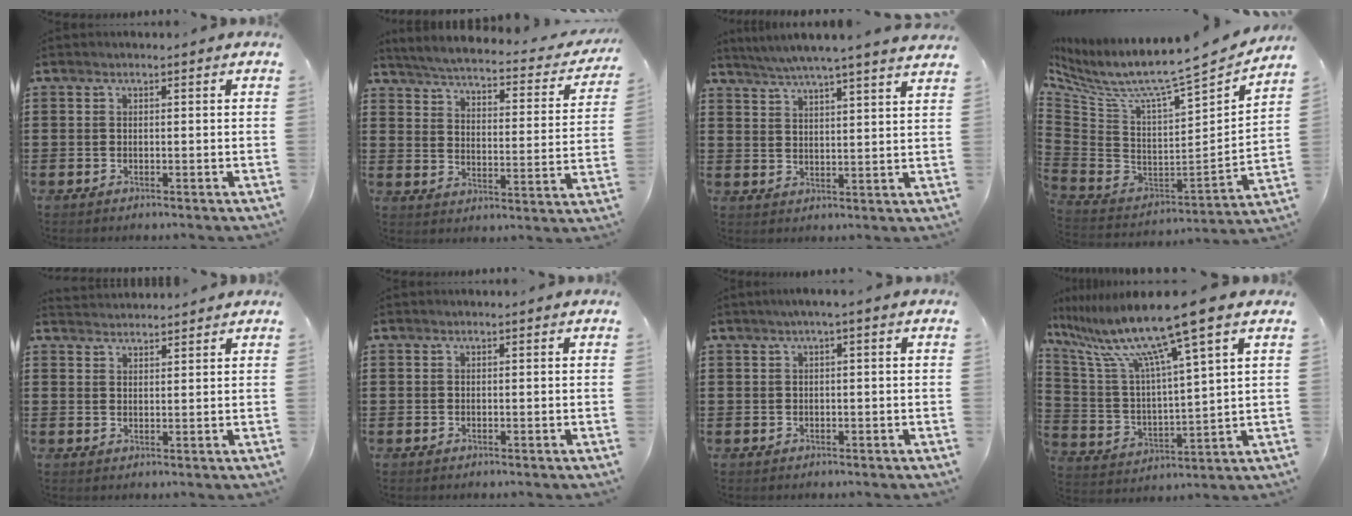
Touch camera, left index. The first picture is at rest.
{"total": 3.7, "force": [3.5, -0.2, 1.2], "torque": [-0.046, -0.031, 0.051]}
{"total": 4.7, "force": [4.4, -0.8, 1.3], "torque": [-0.042, -0.022, 0.077]}
{"total": 6.6, "force": [5.0, 0.4, 4.3], "torque": [-0.104, -0.054, 0.072]}
{"total": 2.2, "force": [2.1, 0.2, -0.4], "torque": [0.002, -0.002, 0.043]}
{"total": 0.0}
{"total": 1.3, "force": [-0.1, 0.0, 1.3], "torque": [-0.019, -0.005, -0.001]}
{"total": 12.4, "force": [9.3, -0.2, 8.2], "torque": [-0.198, -0.056, 0.148]}